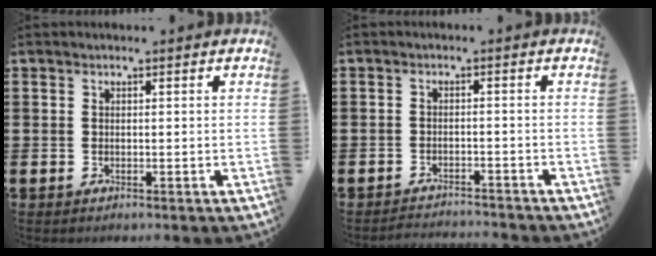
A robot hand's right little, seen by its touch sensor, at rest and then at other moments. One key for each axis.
{"total": 1.8, "fx": -1.8, "fy": -0.1, "fz": -0.1, "tx": -0.003, "ty": 0.005, "tz": -0.039}